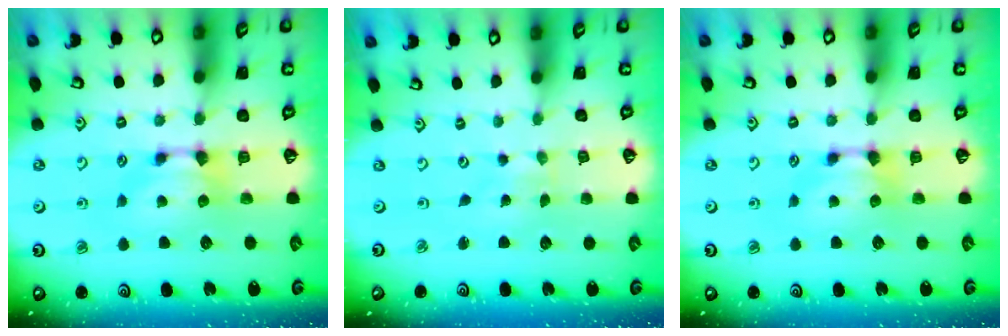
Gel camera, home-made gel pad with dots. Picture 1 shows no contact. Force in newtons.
{"total": 4.6, "press": 4.5, "slide": 0.2}
{"total": 0.0}